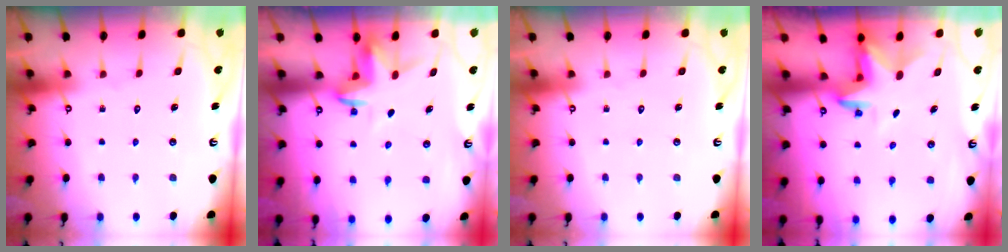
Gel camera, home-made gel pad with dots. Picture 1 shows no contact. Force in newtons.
{"total": 3.6, "press": 3.6, "slide": 0.2}
{"total": 0.0}
{"total": 2.8, "press": 2.8, "slide": 0.2}